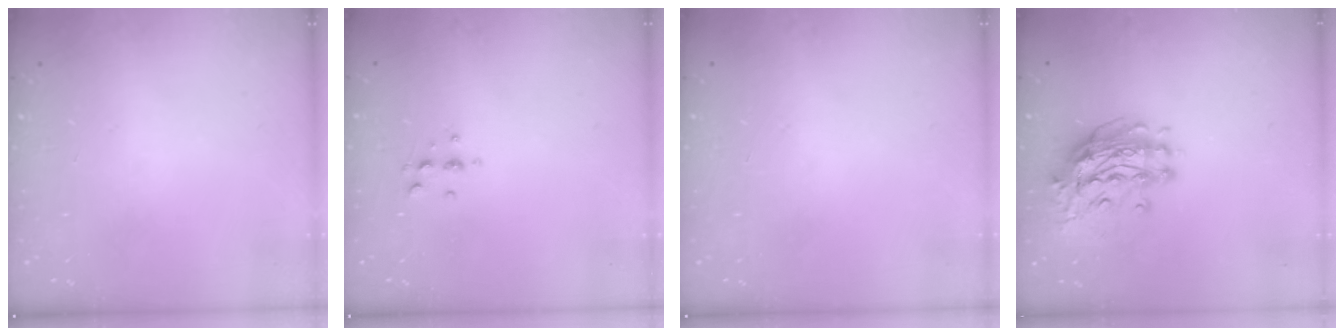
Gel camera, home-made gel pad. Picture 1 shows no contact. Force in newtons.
{"total": 3.5, "press": 3.4, "slide": 0.3}
{"total": 0.0}
{"total": 12.2, "press": 12.1, "slide": 1.3}